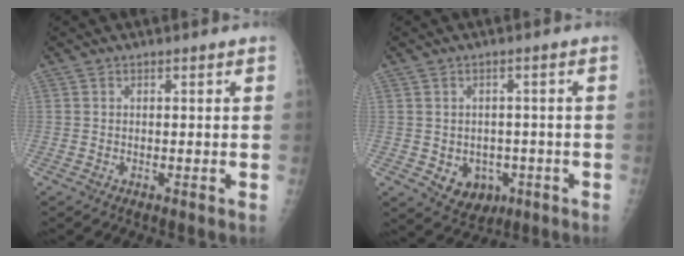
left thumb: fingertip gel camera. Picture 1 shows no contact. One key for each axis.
{"total": 6.8, "fx": -1.9, "fy": 5.5, "fz": 3.4, "tx": -0.026, "ty": 0.011, "tz": -0.012}